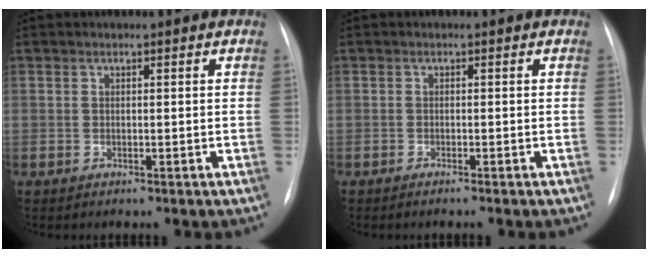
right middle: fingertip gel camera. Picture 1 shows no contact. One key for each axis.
{"total": 0.9, "fx": -0.7, "fy": -0.1, "fz": 0.5, "tx": -0.008, "ty": 0.000, "tz": -0.011}